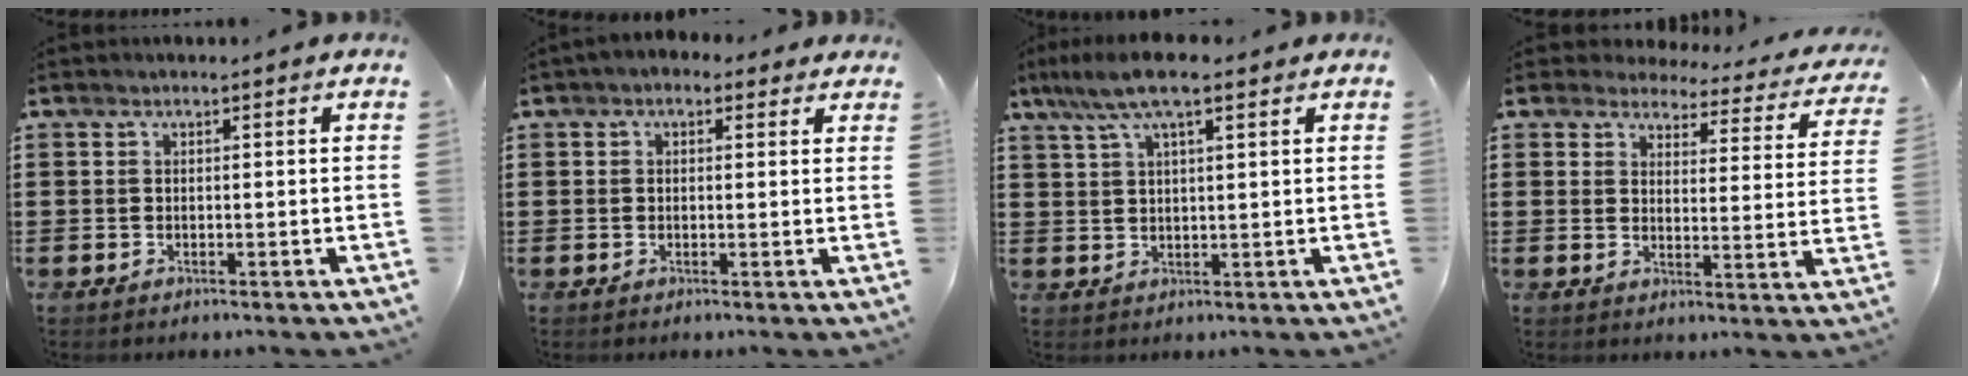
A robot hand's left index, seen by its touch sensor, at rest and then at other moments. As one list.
[{"total": 1.7, "force": [0.7, 1.3, 0.8], "torque": [-0.021, 0.010, 0.011]}, {"total": 7.5, "force": [4.7, 1.6, 5.6], "torque": [-0.118, 0.001, 0.084]}, {"total": 3.6, "force": [3.4, 0.9, 0.7], "torque": [-0.037, -0.020, 0.056]}]